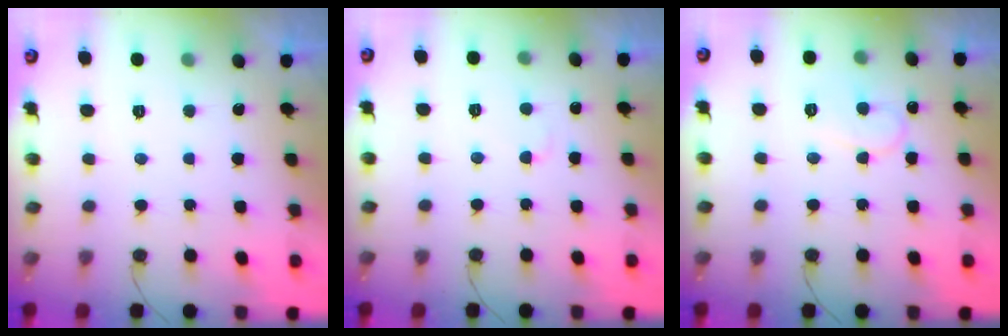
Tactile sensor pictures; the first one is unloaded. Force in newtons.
{"total": 2.9, "press": 2.9, "slide": 0.2}
{"total": 9.9, "press": 9.9, "slide": 0.9}